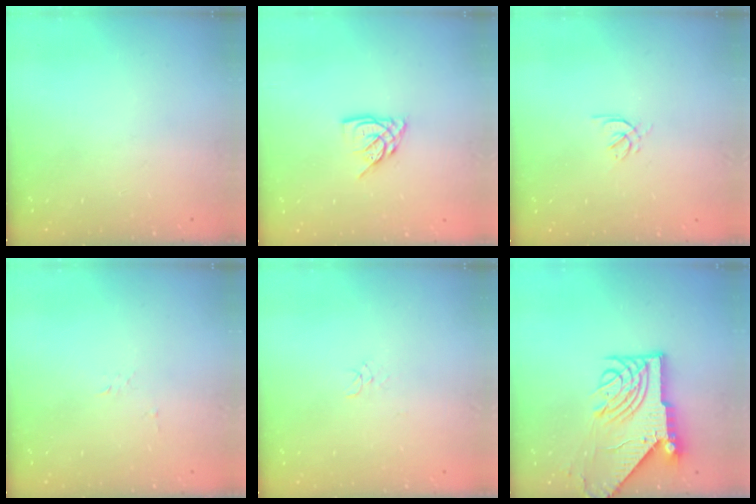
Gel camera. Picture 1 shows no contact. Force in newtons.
{"total": 6.4, "press": 6.4, "slide": 0.7}
{"total": 2.2, "press": 2.1, "slide": 0.7}
{"total": 2.7, "press": 2.7, "slide": 0.3}
{"total": 3.5, "press": 3.5, "slide": 0.2}
{"total": 14.3, "press": 14.2, "slide": 1.7}